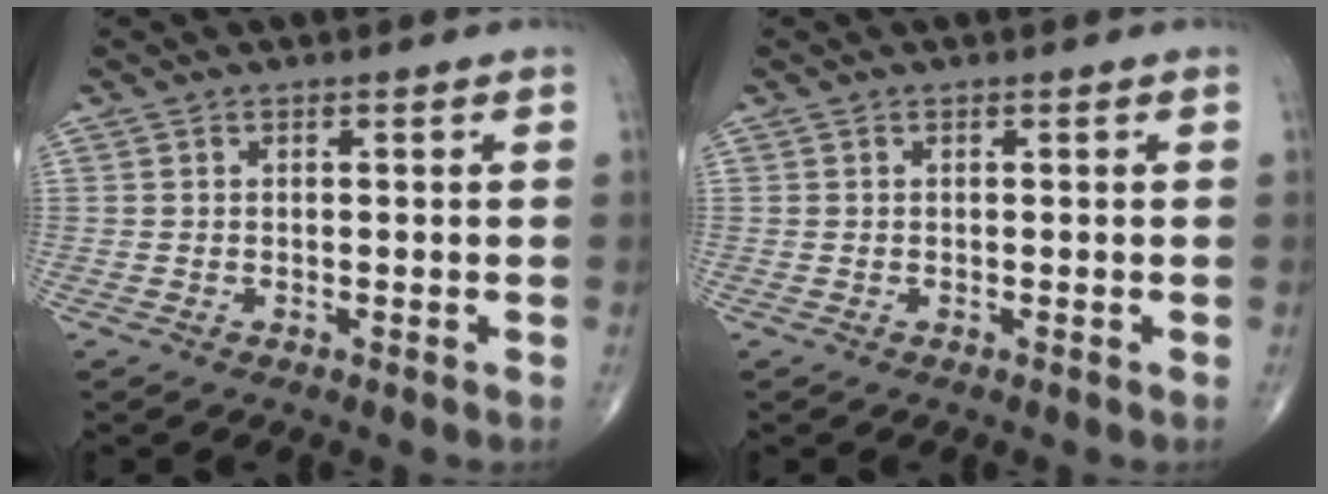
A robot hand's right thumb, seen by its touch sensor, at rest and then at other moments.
{"total": 0.0}